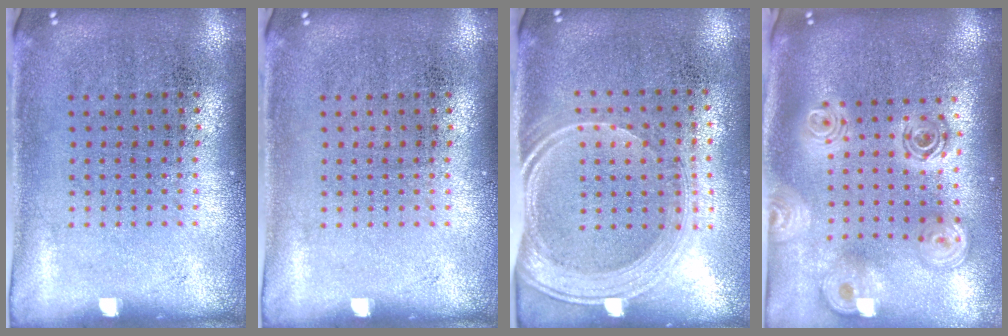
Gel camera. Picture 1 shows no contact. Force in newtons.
{"total": 0.0}
{"total": 1.9, "press": 1.6, "slide": 1.1}
{"total": 2.5, "press": 1.9, "slide": 1.6}